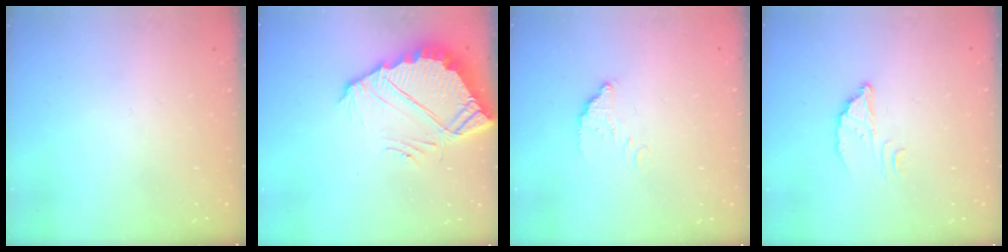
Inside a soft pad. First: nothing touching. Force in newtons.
{"total": 7.6, "press": 7.6, "slide": 0.4}
{"total": 4.3, "press": 4.3, "slide": 0.1}
{"total": 2.8, "press": 2.8, "slide": 0.2}